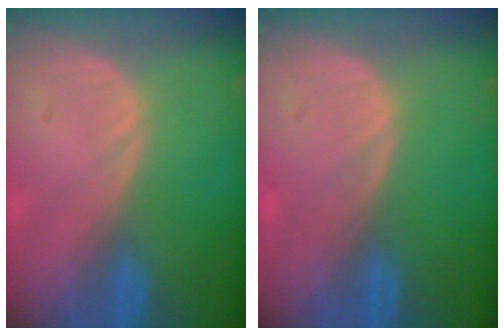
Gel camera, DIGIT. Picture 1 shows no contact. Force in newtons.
{"total": 0.0}